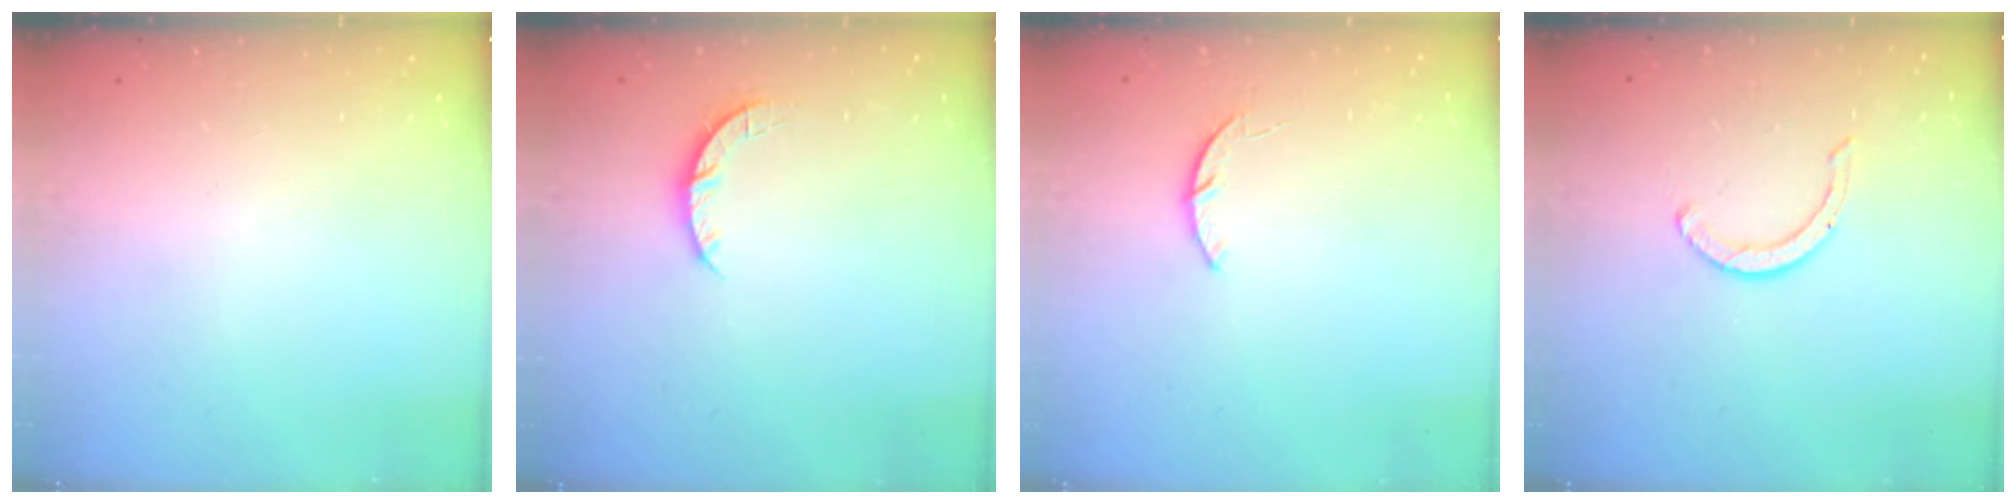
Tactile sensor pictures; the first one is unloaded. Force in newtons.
{"total": 3.5, "press": 3.5, "slide": 0.4}
{"total": 3.2, "press": 3.2, "slide": 0.4}
{"total": 3.1, "press": 3.0, "slide": 0.3}